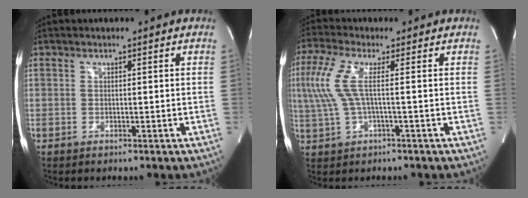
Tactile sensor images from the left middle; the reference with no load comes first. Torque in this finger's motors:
{"motor_torque": [0.72, -0.65, 0.17, 0.13]}